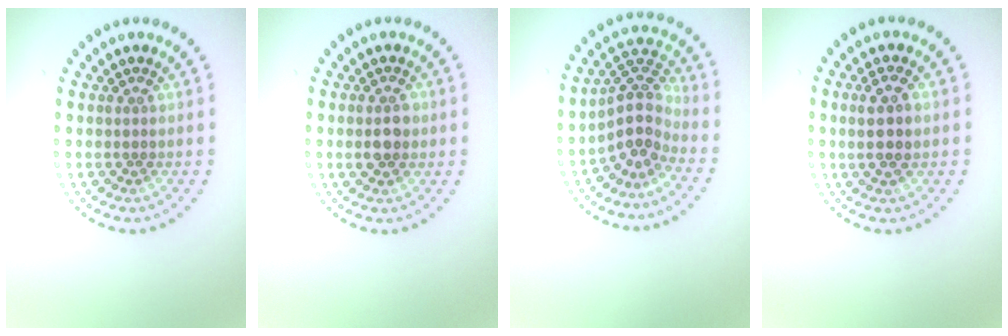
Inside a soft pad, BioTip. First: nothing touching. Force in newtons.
{"total": 2.0, "press": 2.0, "slide": 0.1}
{"total": 3.9, "press": 2.7, "slide": 2.8}
{"total": 2.7, "press": 2.6, "slide": 0.7}